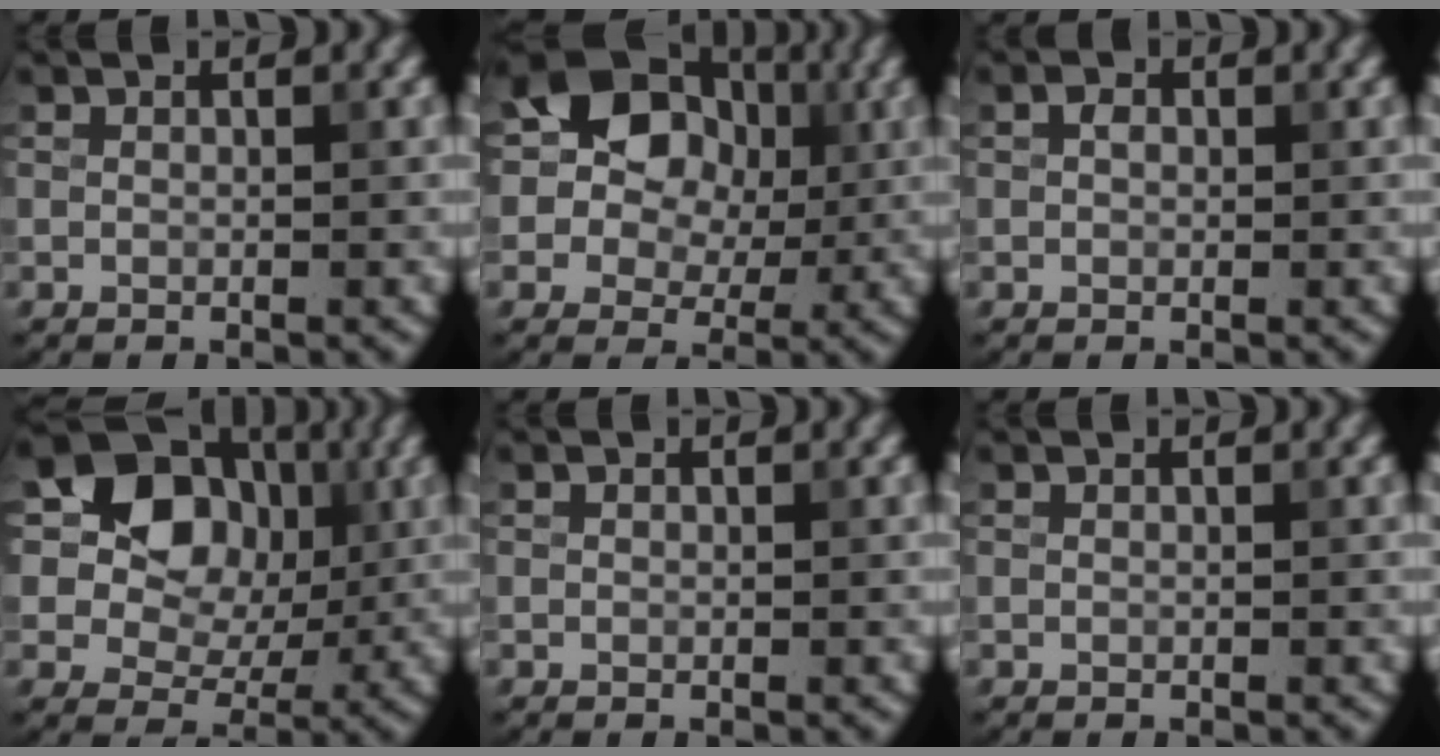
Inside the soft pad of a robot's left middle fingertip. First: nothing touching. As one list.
[{"total": 10.9, "force": [2.9, 8.9, 5.7], "torque": [-0.110, 0.047, 0.041]}, {"total": 0.6, "force": [0.1, 0.5, 0.4], "torque": [-0.005, 0.005, 0.001]}, {"total": 10.1, "force": [2.7, 7.9, 5.8], "torque": [-0.090, 0.024, 0.028]}, {"total": 0.0}, {"total": 0.0}]